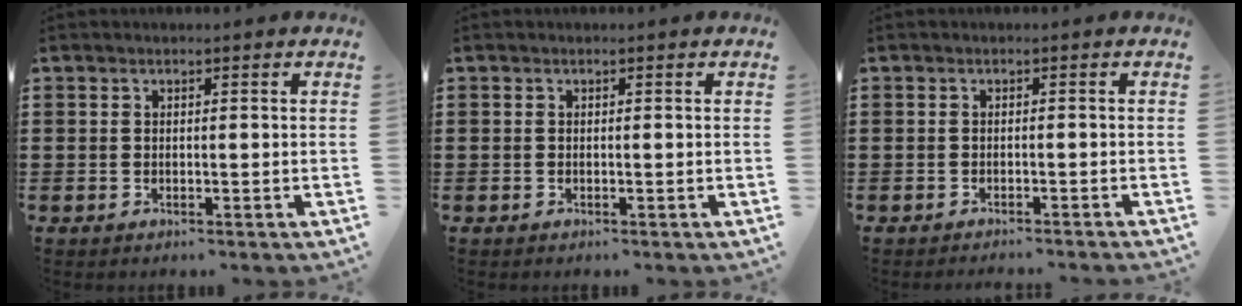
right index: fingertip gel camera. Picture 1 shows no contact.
{"total": 0.0}
{"total": 1.4, "force": [-1.4, -0.4, 0.2], "torque": [-0.006, -0.001, -0.027]}